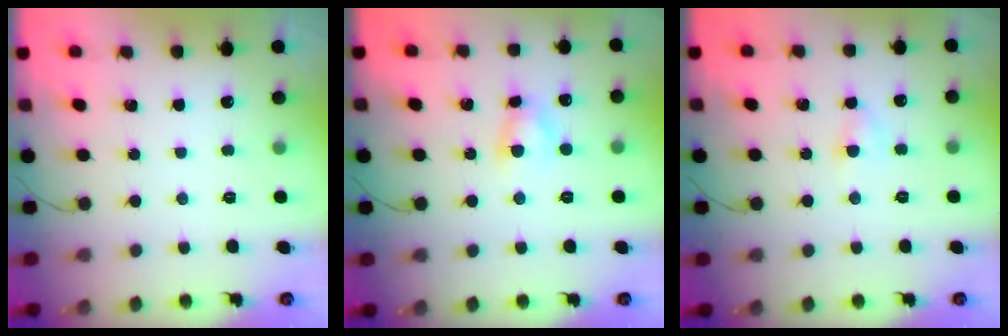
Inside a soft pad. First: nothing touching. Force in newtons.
{"total": 3.7, "press": 3.5, "slide": 1.0}
{"total": 3.7, "press": 3.5, "slide": 1.3}